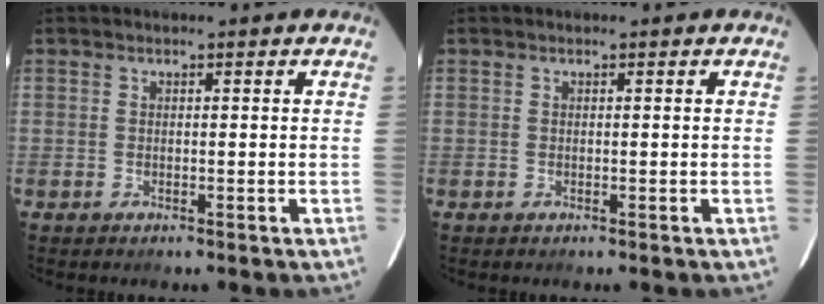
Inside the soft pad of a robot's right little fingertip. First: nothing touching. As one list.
[{"total": 0.0}]